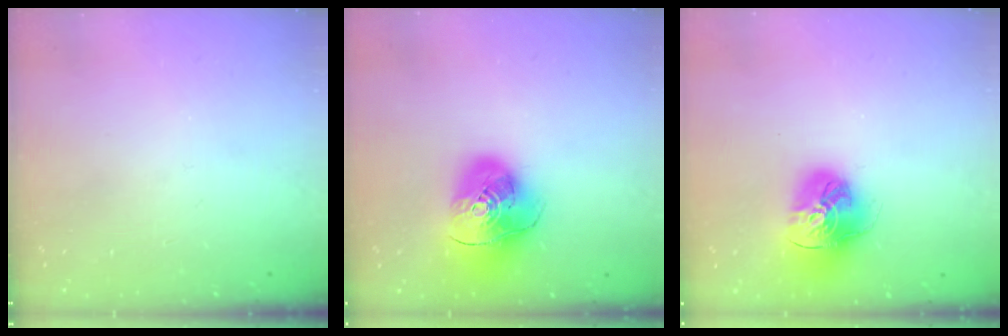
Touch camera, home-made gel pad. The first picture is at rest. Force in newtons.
{"total": 14.0, "press": 13.9, "slide": 1.8}
{"total": 15.6, "press": 15.5, "slide": 1.7}